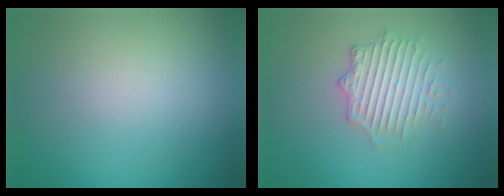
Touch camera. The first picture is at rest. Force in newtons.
{"total": 3.7, "press": 3.2, "slide": 1.8}